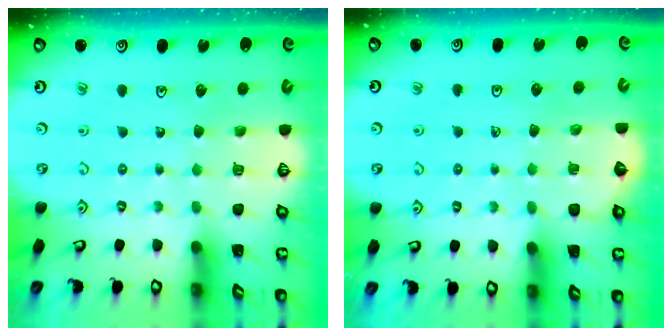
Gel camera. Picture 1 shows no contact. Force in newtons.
{"total": 2.3, "press": 2.2, "slide": 0.4}